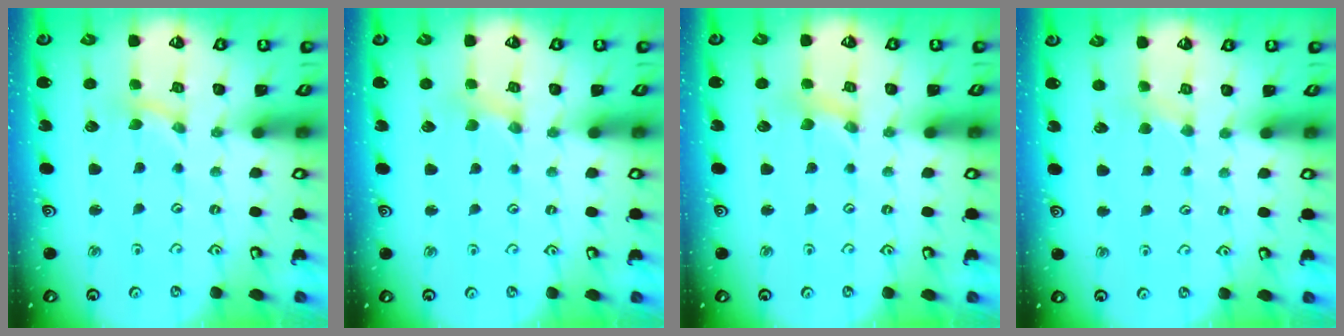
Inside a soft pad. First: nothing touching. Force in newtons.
{"total": 0.0}
{"total": 0.6, "press": 0.6, "slide": 0.2}
{"total": 2.5, "press": 2.4, "slide": 0.4}